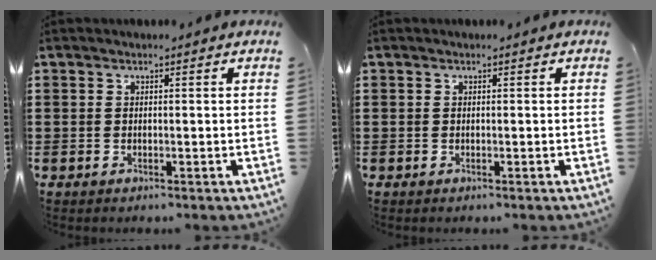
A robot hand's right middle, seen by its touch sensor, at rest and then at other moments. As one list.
[{"total": 0.0}]